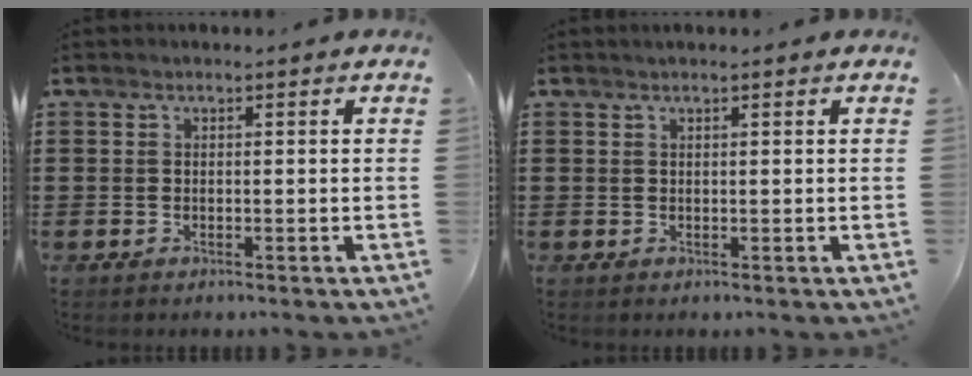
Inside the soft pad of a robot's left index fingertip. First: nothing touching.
{"total": 0.6, "force": [0.4, 0.0, 0.5], "torque": [-0.009, 0.001, 0.007]}